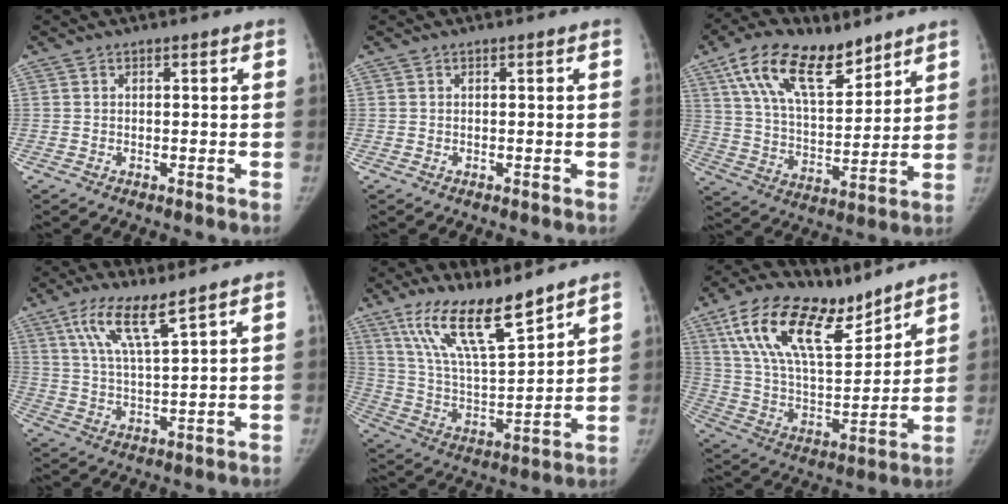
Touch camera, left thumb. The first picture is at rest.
{"total": 0.0}
{"total": 18.3, "force": [11.3, 8.6, 11.6], "torque": [-0.169, -0.042, 0.207]}
{"total": 8.9, "force": [5.5, 1.6, 6.9], "torque": [-0.133, -0.024, 0.111]}
{"total": 16.0, "force": [11.5, 3.9, 10.5], "torque": [-0.170, -0.064, 0.224]}
{"total": 20.6, "force": [13.4, 8.8, 13.0], "torque": [-0.201, -0.051, 0.250]}